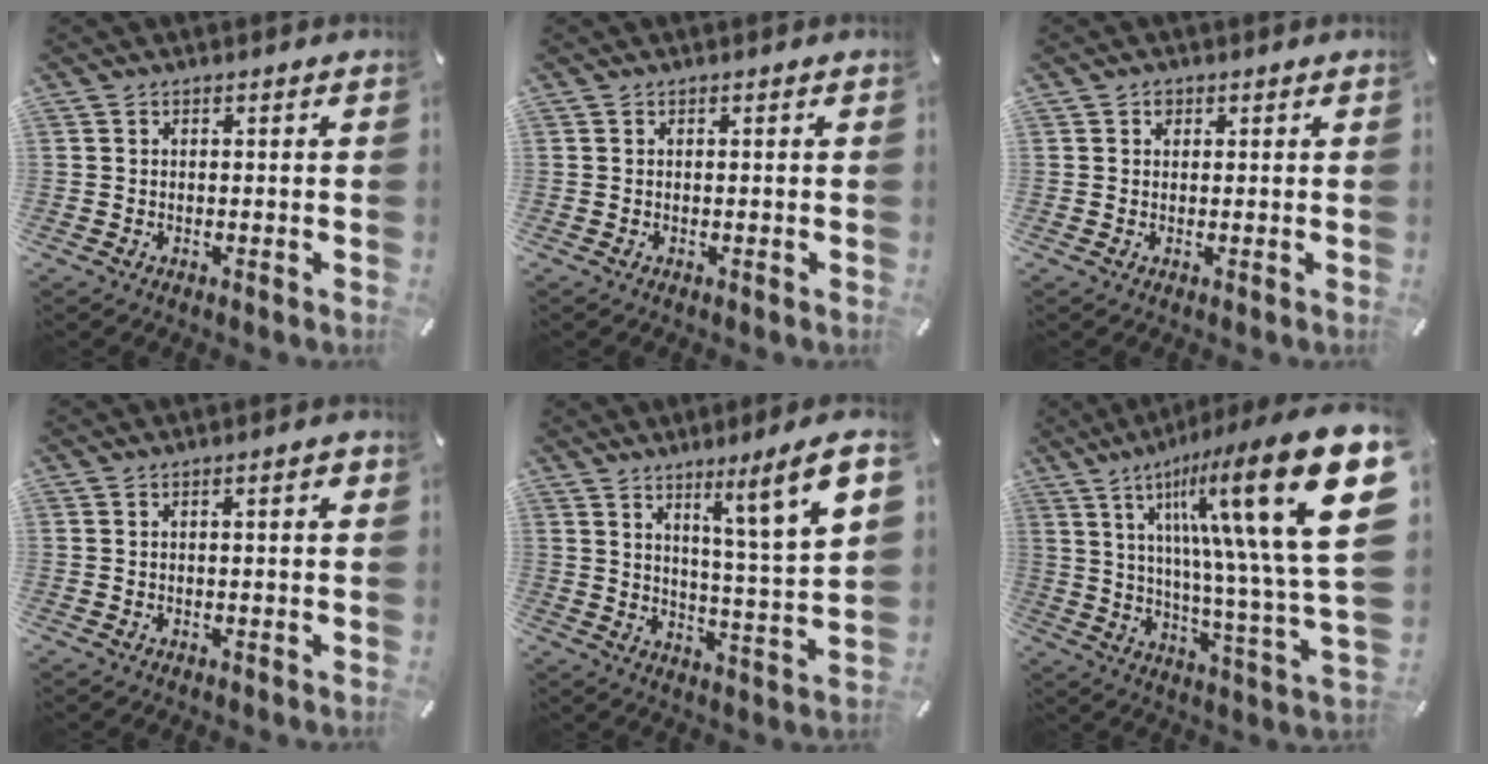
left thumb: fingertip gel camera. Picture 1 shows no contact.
{"total": 0.0}
{"total": 1.3, "force": [0.4, 1.2, 0.4], "torque": [0.000, 0.002, 0.004]}
{"total": 1.9, "force": [0.4, 0.3, 1.8], "torque": [-0.034, 0.004, 0.005]}
{"total": 10.9, "force": [7.1, -0.4, 8.3], "torque": [-0.121, -0.054, 0.101]}
{"total": 31.0, "force": [12.1, 8.2, 27.3], "torque": [-0.408, -0.085, 0.197]}